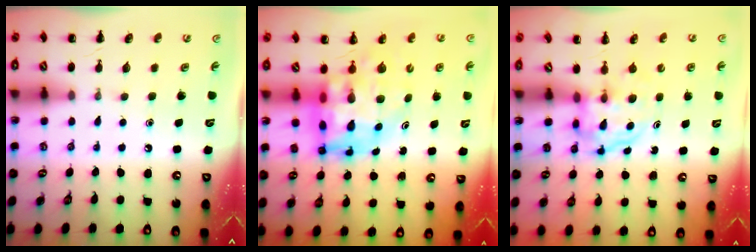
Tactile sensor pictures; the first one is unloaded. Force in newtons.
{"total": 12.8, "press": 12.3, "slide": 3.7}
{"total": 3.8, "press": 3.8, "slide": 0.2}